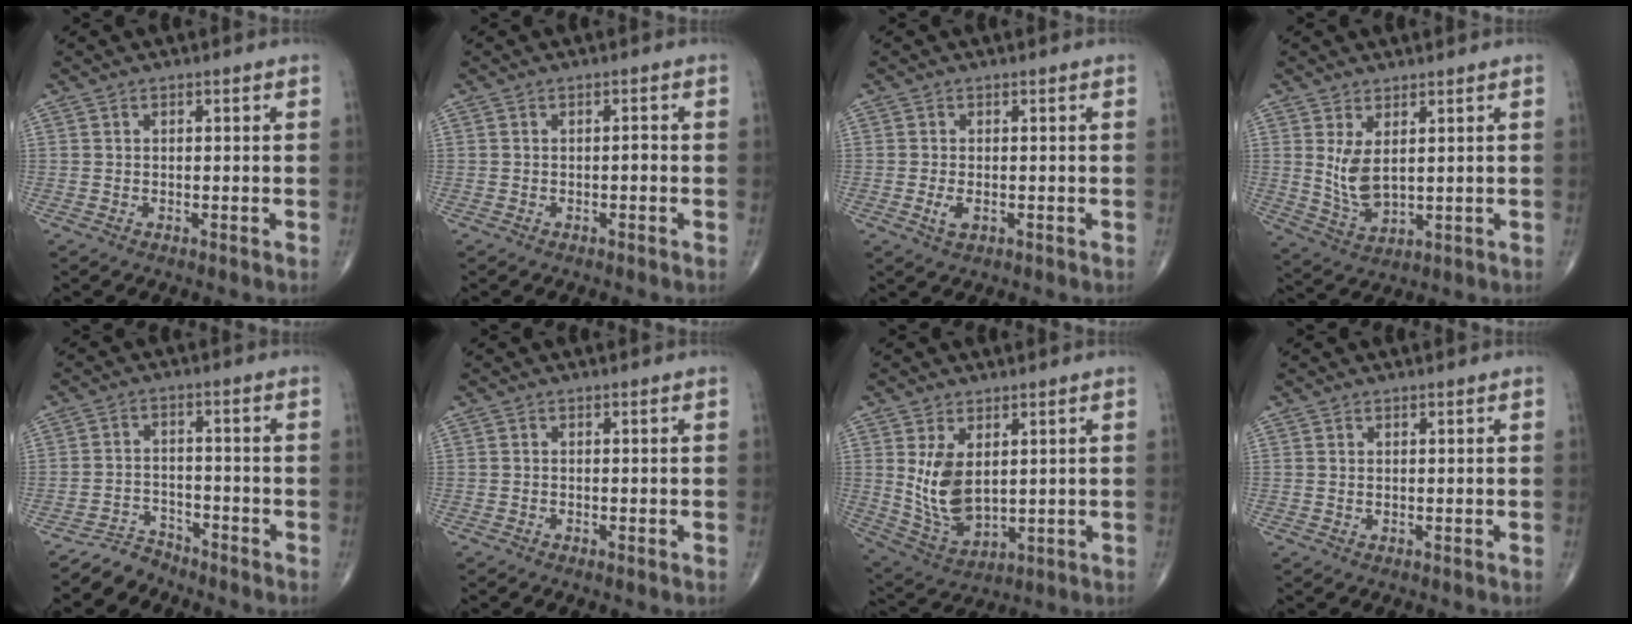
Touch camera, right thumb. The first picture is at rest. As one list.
[{"total": 1.0, "force": [-0.3, 0.5, 0.8], "torque": [-0.008, 0.002, -0.008]}, {"total": 2.5, "force": [-0.7, 1.3, 2.0], "torque": [-0.043, -0.004, -0.011]}, {"total": 6.3, "force": [1.7, 3.0, 5.2], "torque": [-0.097, -0.021, 0.047]}, {"total": 4.3, "force": [-4.1, 1.3, -0.6], "torque": [0.018, 0.028, -0.077]}, {"total": 0.6, "force": [-0.3, 0.2, 0.5], "torque": [-0.012, -0.002, -0.005]}, {"total": 10.0, "force": [2.1, 5.7, 7.9], "torque": [-0.140, -0.022, 0.060]}, {"total": 0.0}]